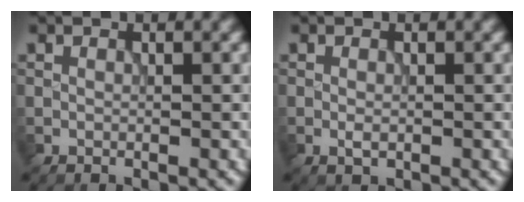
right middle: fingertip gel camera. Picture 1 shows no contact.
{"total": 0.9, "force": [-0.3, 0.4, 0.7], "torque": [-0.017, -0.001, -0.005]}